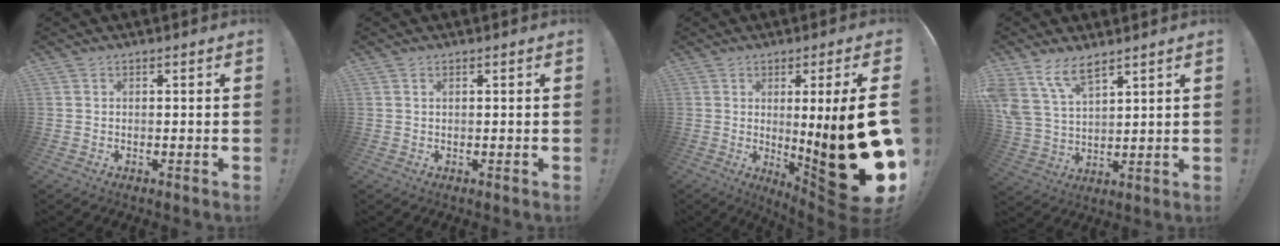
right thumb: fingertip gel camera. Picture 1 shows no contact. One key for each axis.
{"total": 0.5, "fx": 0.2, "fy": 0.2, "fz": 0.4, "tx": -0.001, "ty": -0.002, "tz": 0.003}
{"total": 24.4, "fx": -1.1, "fy": 2.8, "fz": 24.2, "tx": -0.332, "ty": -0.039, "tz": -0.001}
{"total": 10.6, "fx": 7.6, "fy": 4.7, "fz": 5.7, "tx": -0.121, "ty": -0.039, "tz": 0.148}